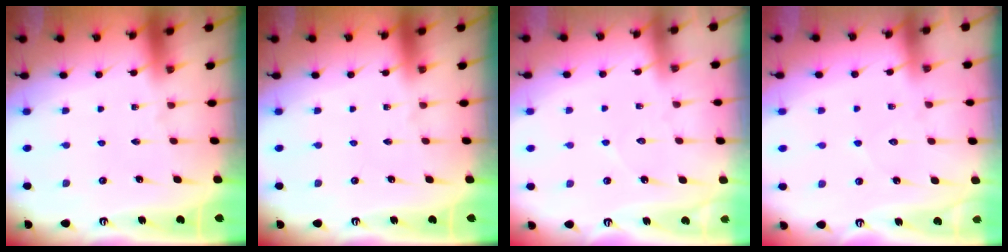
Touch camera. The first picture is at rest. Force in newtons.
{"total": 0.0}
{"total": 3.8, "press": 3.8, "slide": 0.3}
{"total": 7.2, "press": 7.2, "slide": 0.7}